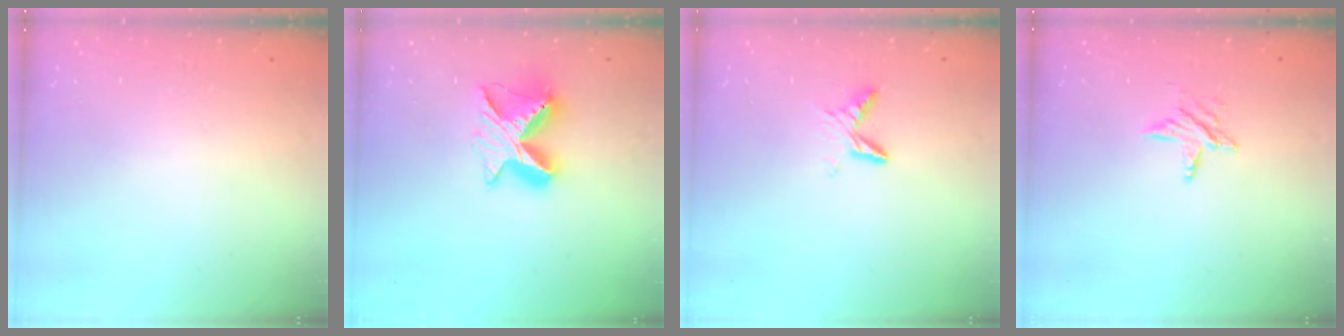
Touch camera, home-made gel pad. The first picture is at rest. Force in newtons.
{"total": 9.7, "press": 9.7, "slide": 0.8}
{"total": 6.1, "press": 6.1, "slide": 0.6}
{"total": 5.7, "press": 5.7, "slide": 0.6}